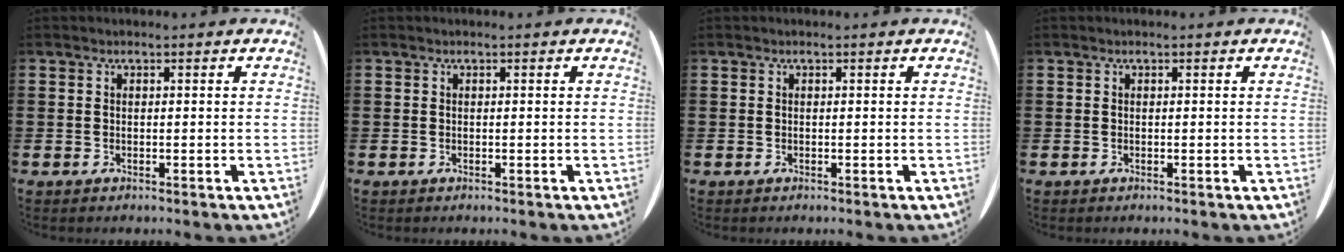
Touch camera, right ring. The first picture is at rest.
{"total": 0.0}
{"total": 0.0}
{"total": 0.0}